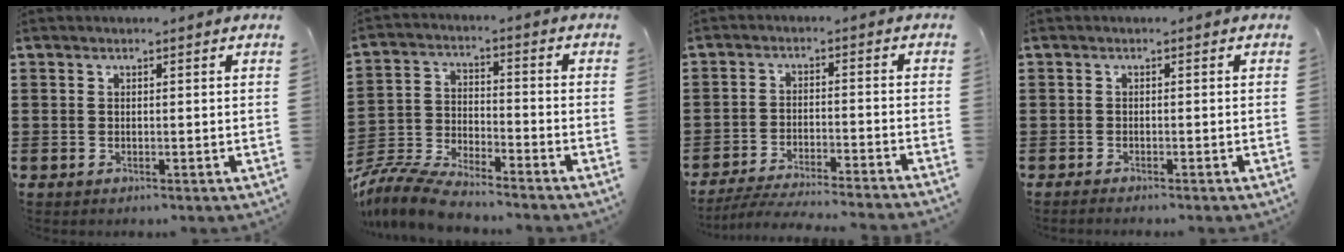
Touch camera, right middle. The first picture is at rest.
{"total": 7.5, "force": [-7.1, 1.0, 2.0], "torque": [-0.052, 0.004, -0.144]}
{"total": 4.7, "force": [-4.5, -0.2, 1.4], "torque": [-0.029, -0.008, -0.091]}
{"total": 0.7, "force": [-0.6, -0.1, 0.2], "torque": [-0.005, -0.003, -0.012]}